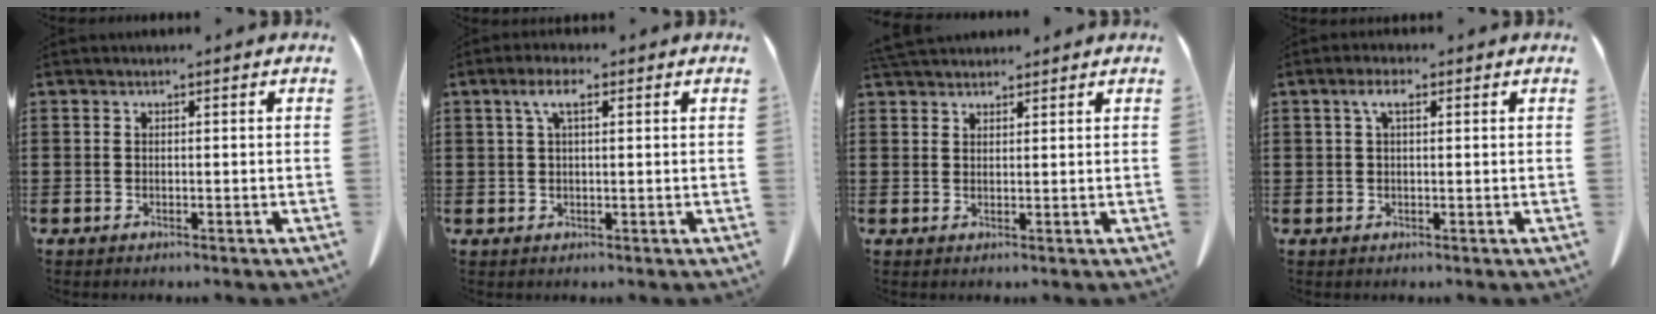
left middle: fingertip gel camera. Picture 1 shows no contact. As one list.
[{"total": 4.1, "force": [1.7, 1.3, 3.5], "torque": [-0.076, 0.008, 0.027]}, {"total": 2.9, "force": [2.7, 0.7, 0.8], "torque": [-0.023, -0.002, 0.054]}, {"total": 3.1, "force": [1.1, 1.1, 2.7], "torque": [-0.058, 0.007, 0.018]}]